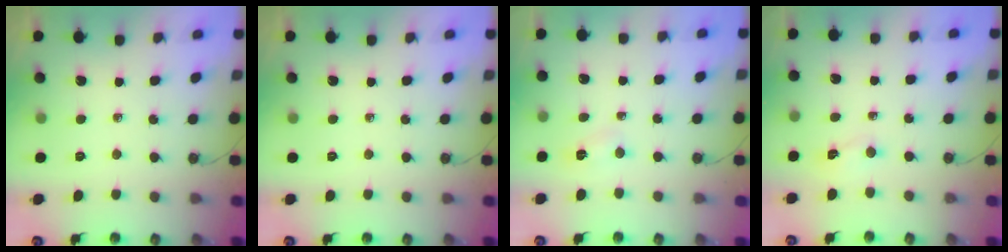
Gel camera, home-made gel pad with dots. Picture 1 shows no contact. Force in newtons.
{"total": 0.0}
{"total": 3.2, "press": 3.2, "slide": 0.5}
{"total": 2.0, "press": 1.9, "slide": 0.6}